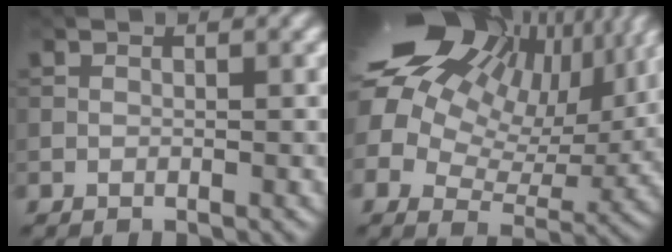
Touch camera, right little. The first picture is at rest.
{"total": 20.2, "force": [9.5, 13.0, 12.2], "torque": [-0.266, 0.050, 0.167]}